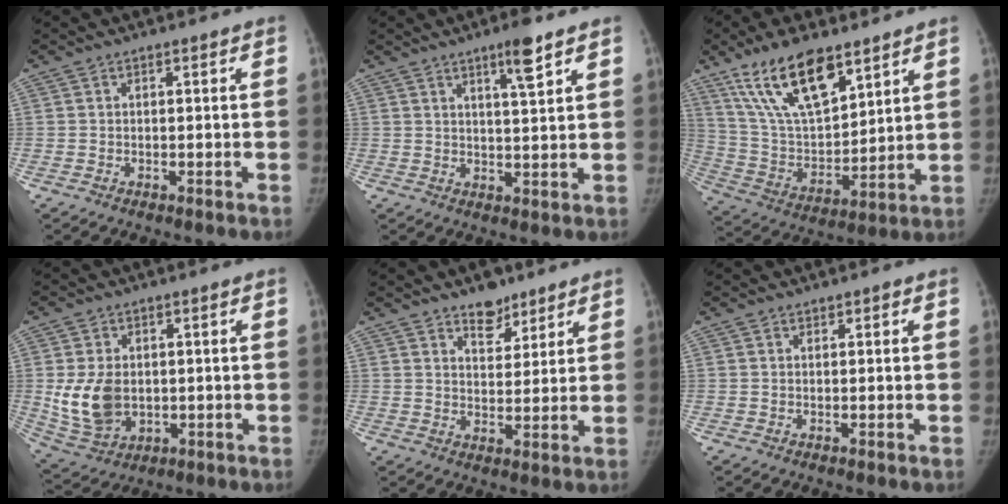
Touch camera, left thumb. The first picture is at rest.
{"total": 5.8, "force": [3.7, 0.7, 4.5], "torque": [-0.068, -0.023, 0.059]}
{"total": 18.6, "force": [11.8, 7.6, 12.1], "torque": [-0.187, -0.053, 0.231]}
{"total": 10.5, "force": [0.2, 7.6, 7.3], "torque": [-0.122, -0.009, 0.023]}
{"total": 6.4, "force": [4.8, 3.3, 2.7], "torque": [-0.014, -0.034, 0.078]}
{"total": 0.7, "force": [0.5, 0.4, 0.4], "torque": [0.000, -0.002, 0.006]}